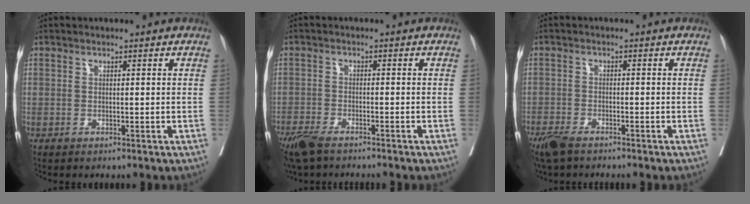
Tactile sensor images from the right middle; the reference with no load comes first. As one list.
[{"total": 6.2, "force": [-5.0, 1.3, 3.4], "torque": [-0.062, -0.013, -0.088]}, {"total": 4.7, "force": [-3.7, 1.2, 2.6], "torque": [-0.051, -0.011, -0.067]}]